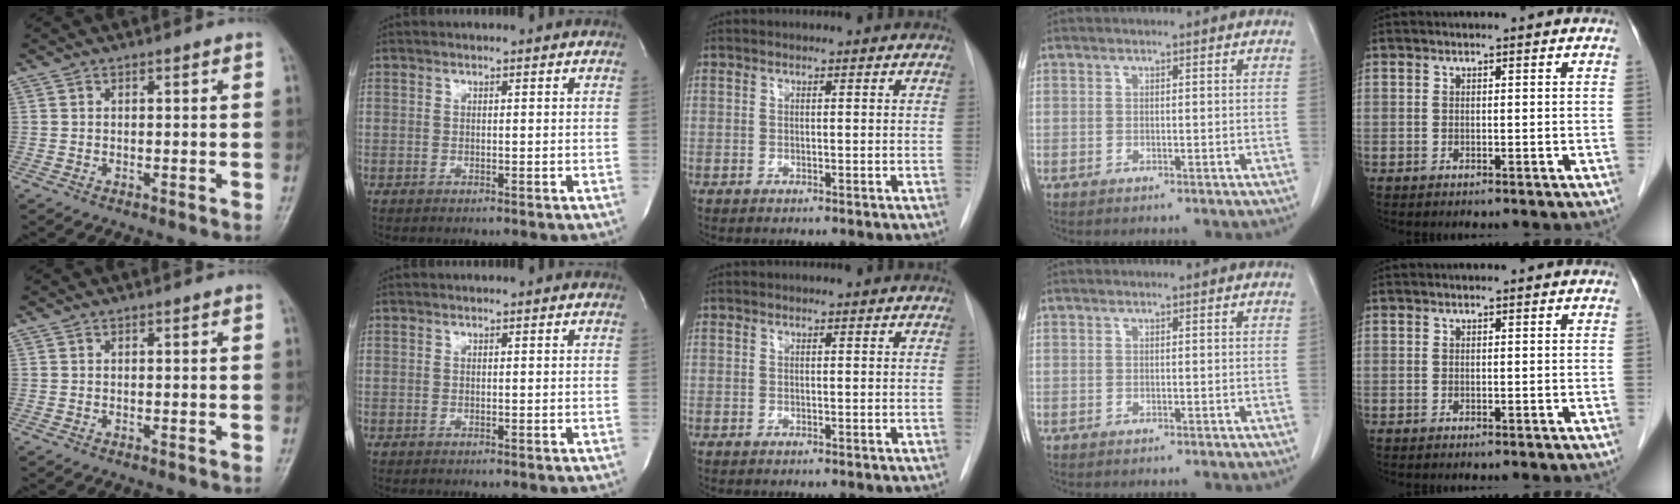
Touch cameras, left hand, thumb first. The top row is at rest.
{}